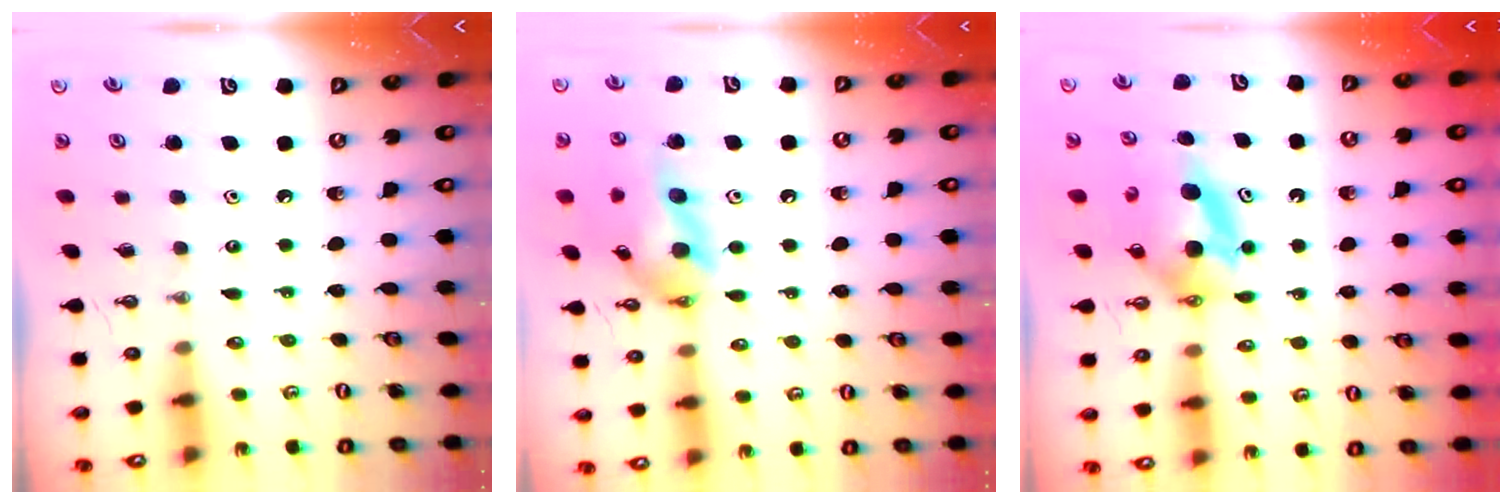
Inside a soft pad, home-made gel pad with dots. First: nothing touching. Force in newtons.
{"total": 14.9, "press": 14.4, "slide": 3.8}
{"total": 5.9, "press": 5.6, "slide": 1.8}